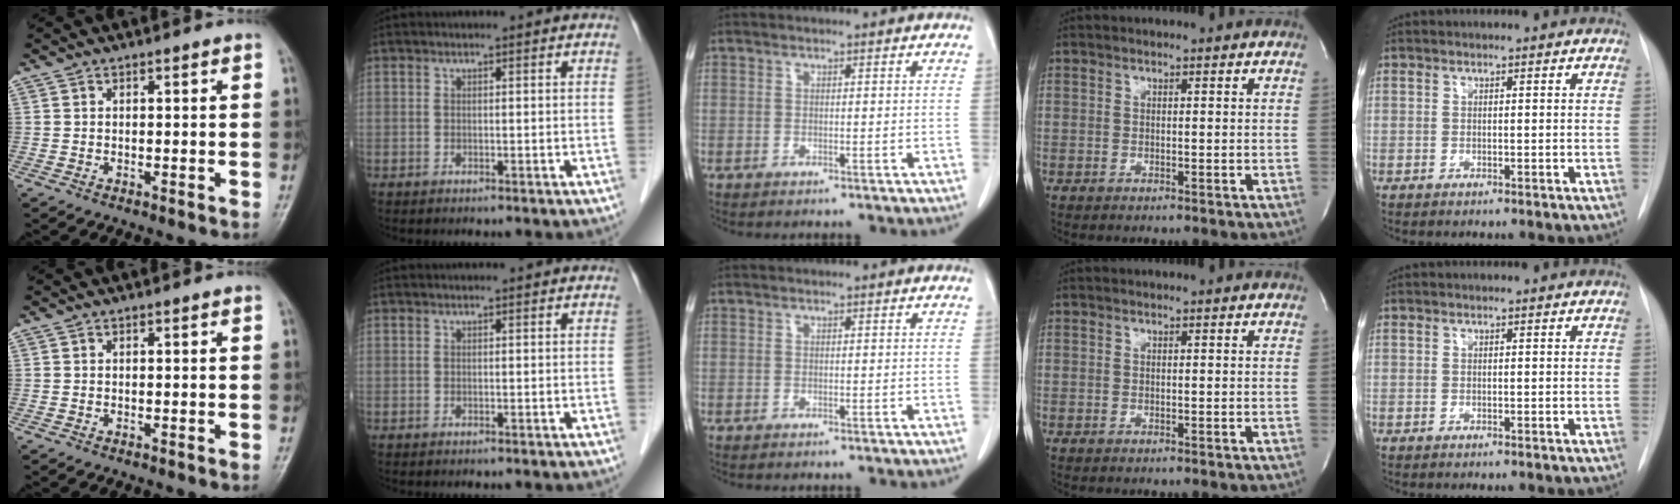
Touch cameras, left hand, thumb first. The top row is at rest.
{}